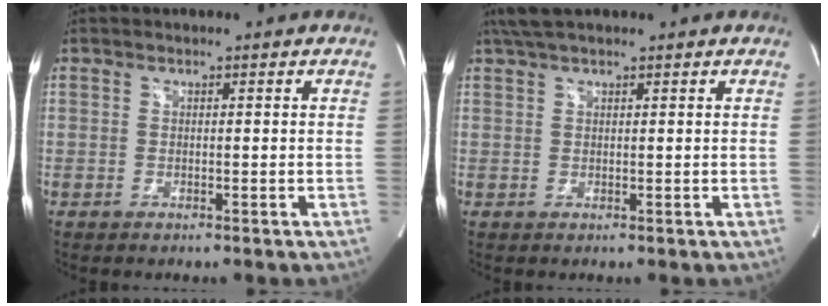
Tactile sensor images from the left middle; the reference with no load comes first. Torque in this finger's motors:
{"motor_torque": [0.41, -0.03, 0.00, 0.02]}